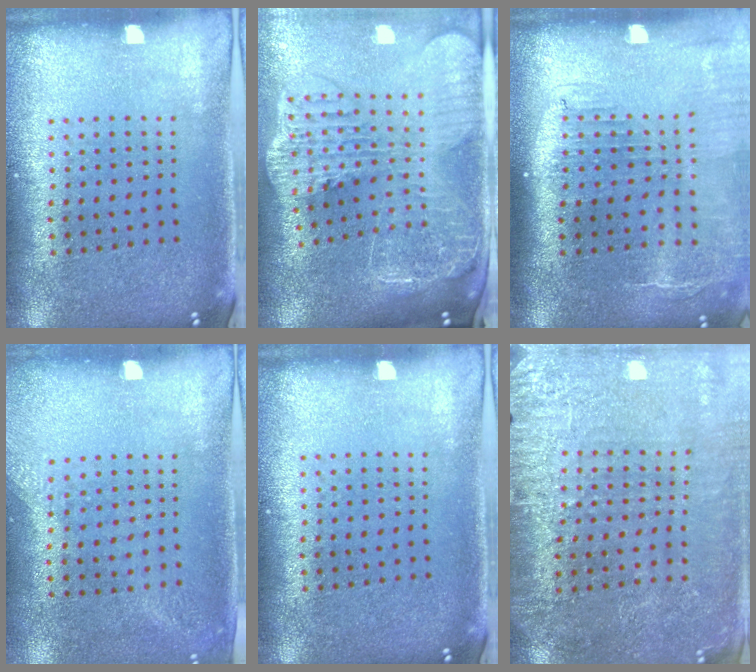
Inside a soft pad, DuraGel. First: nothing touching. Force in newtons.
{"total": 3.9, "press": 3.1, "slide": 2.5}
{"total": 2.1, "press": 1.7, "slide": 1.2}
{"total": 1.3, "press": 1.0, "slide": 0.8}
{"total": 0.0}
{"total": 2.8, "press": 2.8, "slide": 0.3}